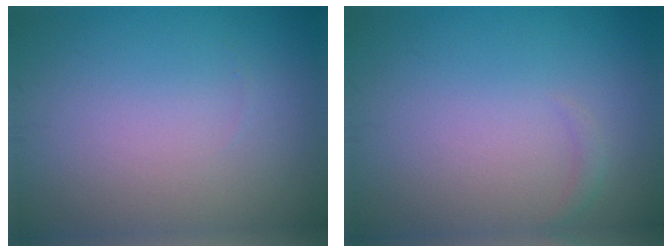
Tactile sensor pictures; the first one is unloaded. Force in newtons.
{"total": 0.7, "press": 0.7, "slide": 0.2}